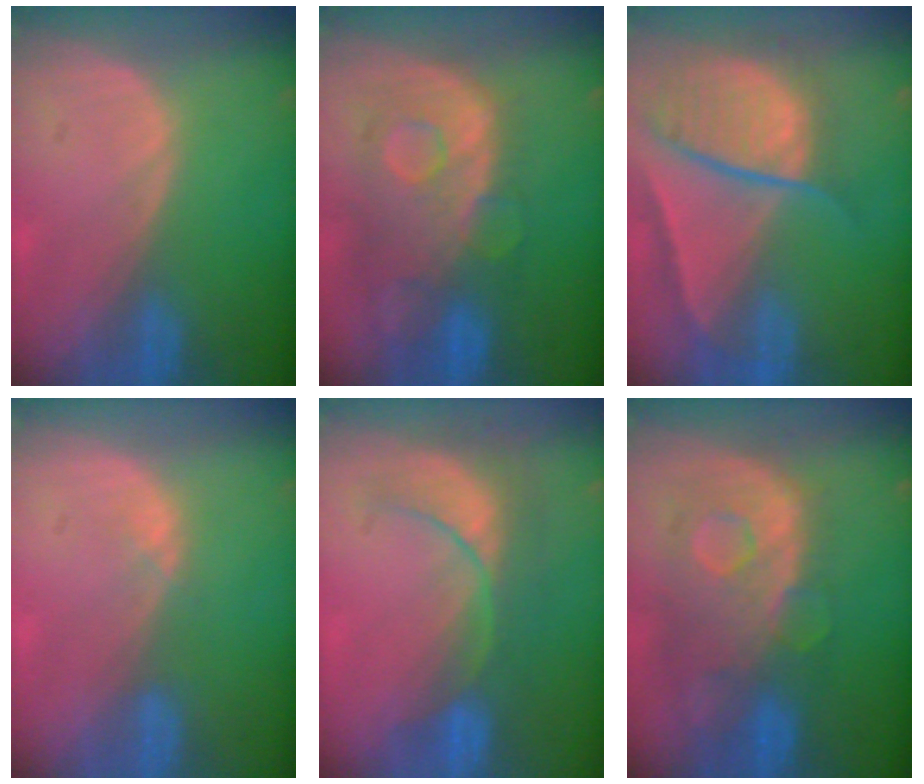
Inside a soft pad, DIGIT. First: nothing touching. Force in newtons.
{"total": 11.2, "press": 9.7, "slide": 5.5}
{"total": 10.4, "press": 8.8, "slide": 5.5}
{"total": 1.3, "press": 1.1, "slide": 0.8}
{"total": 8.6, "press": 7.8, "slide": 3.5}
{"total": 11.3, "press": 9.8, "slide": 5.6}